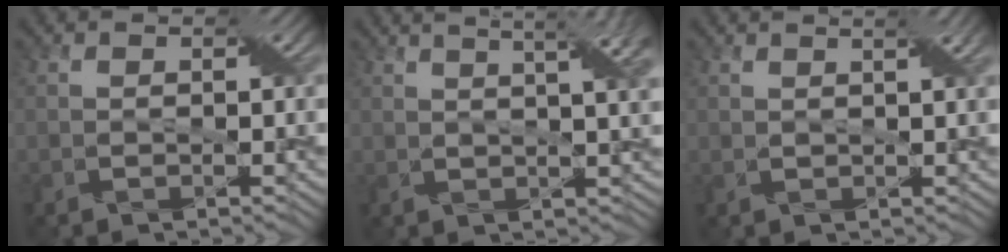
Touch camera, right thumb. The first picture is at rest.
{"total": 9.7, "force": [5.3, 2.8, 7.6], "torque": [-0.090, 0.043, 0.051]}
{"total": 3.2, "force": [2.1, 0.6, 2.4], "torque": [-0.032, 0.006, 0.024]}